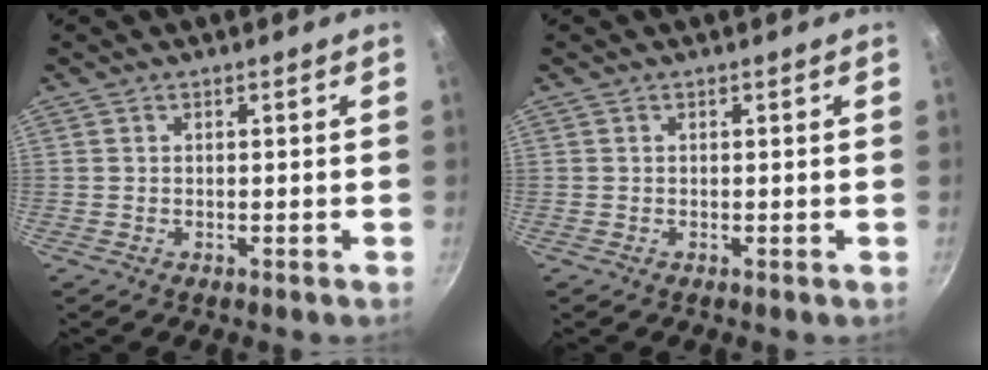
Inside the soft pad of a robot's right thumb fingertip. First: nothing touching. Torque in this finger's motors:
{"motor_torque": [-0.37, 0.02, -0.25, 0.07, 0.04]}